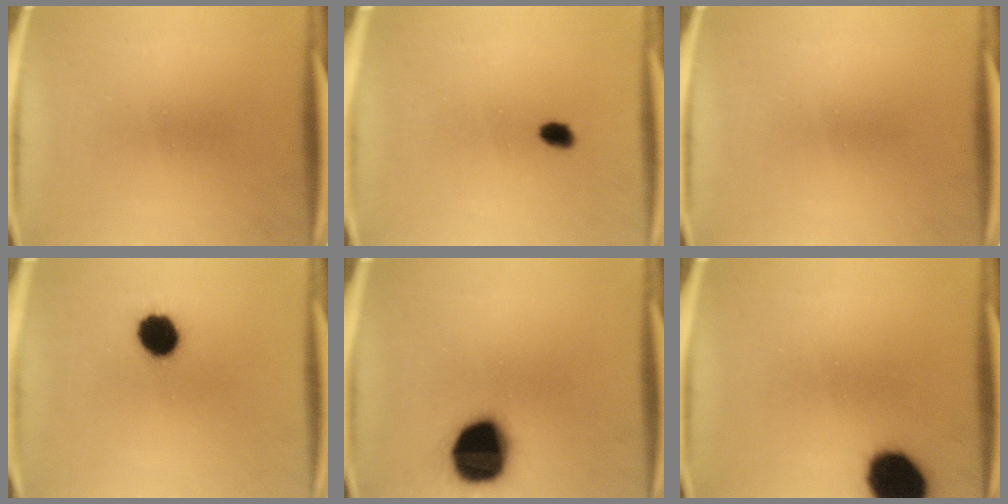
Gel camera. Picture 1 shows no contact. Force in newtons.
{"total": 1.8}
{"total": 0.0}
{"total": 8.9}
{"total": 19.4}
{"total": 14.0}